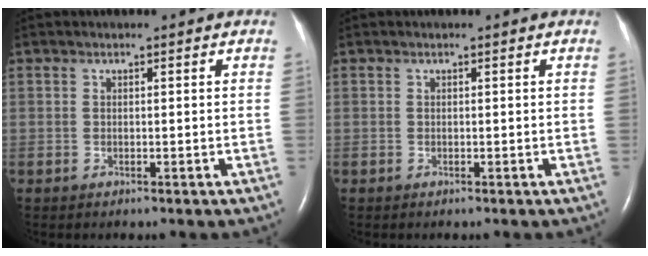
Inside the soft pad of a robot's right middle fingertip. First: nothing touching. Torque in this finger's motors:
{"motor_torque": [0.36, -0.36, -0.10, -0.21]}